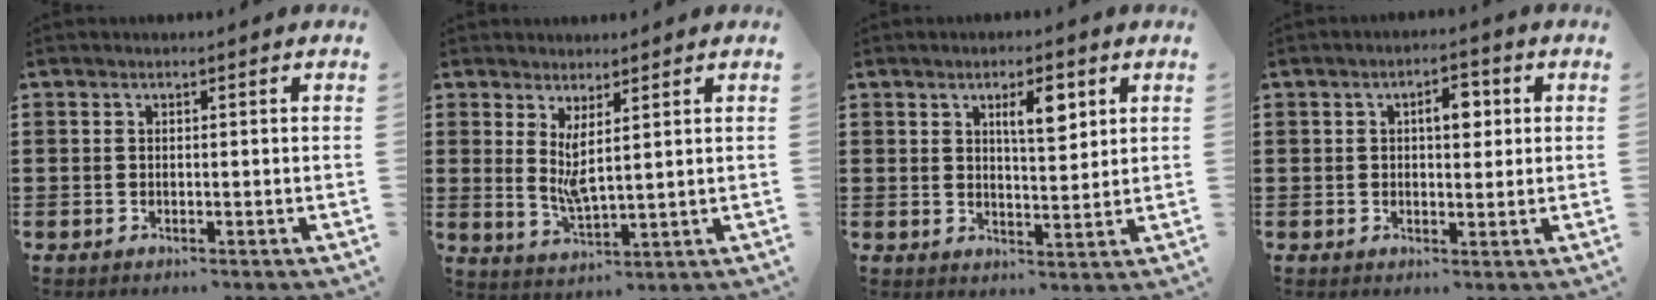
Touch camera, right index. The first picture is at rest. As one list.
[{"total": 3.6, "force": [1.9, 0.6, 3.0], "torque": [-0.063, -0.009, 0.036]}, {"total": 5.1, "force": [2.4, 1.6, 4.2], "torque": [-0.065, 0.000, 0.034]}, {"total": 4.2, "force": [1.0, 2.0, 3.5], "torque": [-0.049, 0.002, 0.009]}]